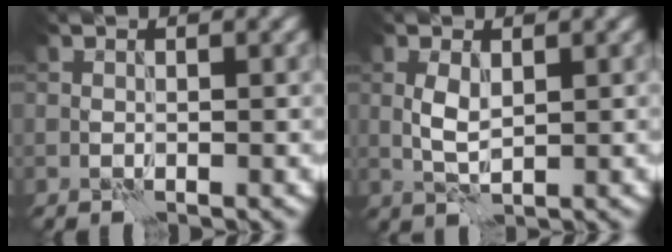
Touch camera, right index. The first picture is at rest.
{"total": 2.0, "force": [0.4, 0.8, 1.8], "torque": [-0.039, 0.002, 0.009]}